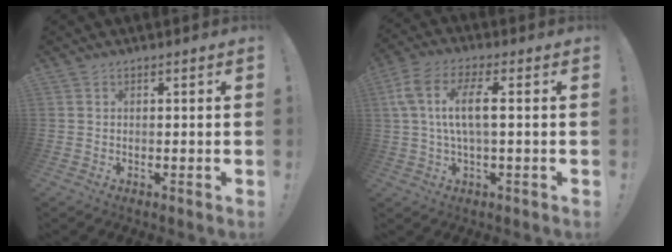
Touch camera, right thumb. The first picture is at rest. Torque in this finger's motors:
{"motor_torque": [-0.09, 0.87, 1.05, 0.06, 0.49]}